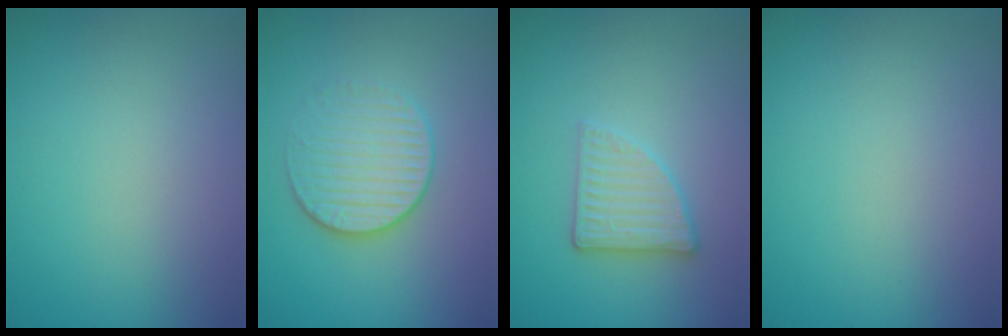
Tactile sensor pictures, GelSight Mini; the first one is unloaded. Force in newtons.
{"total": 3.3, "press": 3.1, "slide": 1.2}
{"total": 2.8, "press": 2.7, "slide": 0.8}
{"total": 0.0}